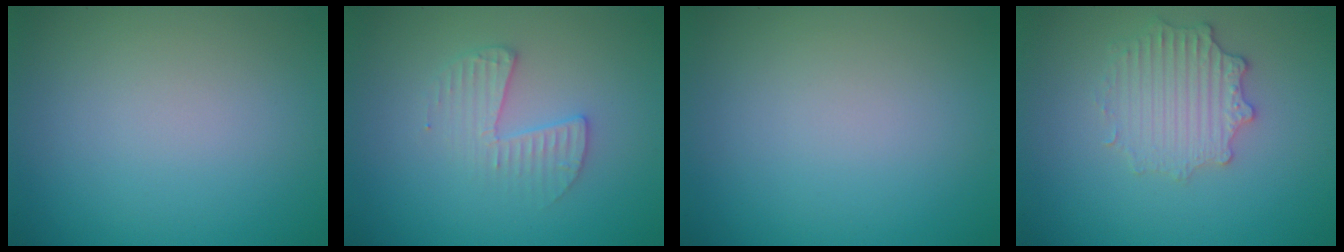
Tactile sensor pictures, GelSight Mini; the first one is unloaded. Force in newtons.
{"total": 2.3, "press": 2.3, "slide": 0.3}
{"total": 0.0}
{"total": 2.7, "press": 2.6, "slide": 0.5}